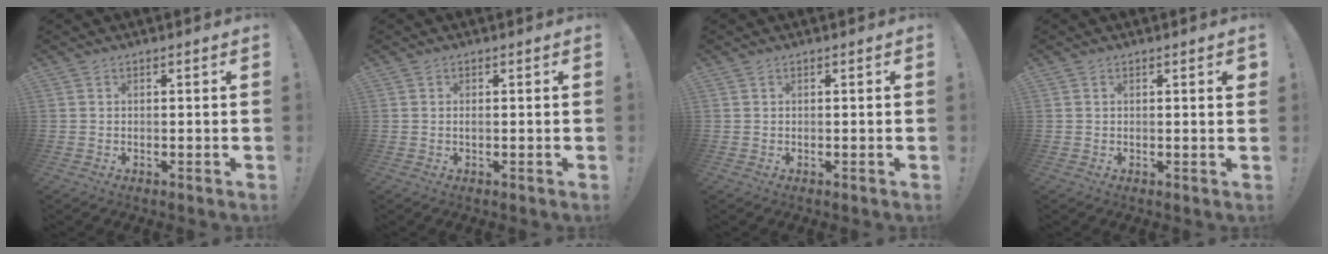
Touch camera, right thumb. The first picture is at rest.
{"total": 0.5, "force": [-0.2, 0.1, 0.5], "torque": [-0.012, 0.001, -0.003]}
{"total": 0.0}
{"total": 1.2, "force": [0.6, 0.0, 1.0], "torque": [-0.008, -0.003, 0.007]}